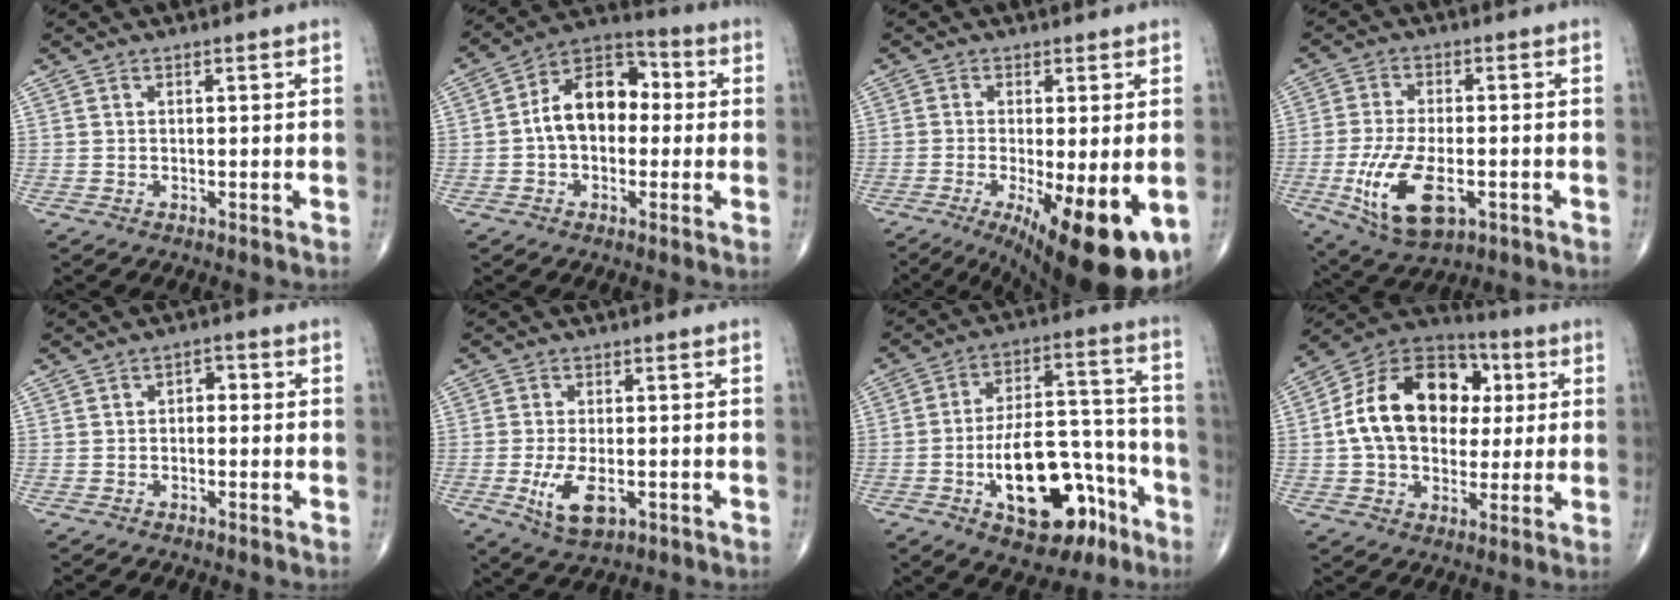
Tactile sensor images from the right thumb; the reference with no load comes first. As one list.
[{"total": 12.6, "force": [0.1, 8.5, 9.3], "torque": [-0.129, 0.038, -0.012]}, {"total": 16.4, "force": [-6.0, 4.7, 14.5], "torque": [-0.185, -0.023, -0.078]}, {"total": 13.0, "force": [-4.0, 6.2, 10.7], "torque": [-0.210, -0.002, -0.061]}, {"total": 2.5, "force": [-0.1, 1.7, 1.8], "torque": [-0.012, 0.011, -0.010]}, {"total": 7.3, "force": [-2.2, 3.5, 6.0], "torque": [-0.115, -0.007, -0.031]}, {"total": 19.9, "force": [-8.9, 9.8, 14.9], "torque": [-0.202, 0.070, -0.126]}, {"total": 19.9, "force": [2.4, 14.2, 13.7], "torque": [-0.203, 0.023, 0.034]}]